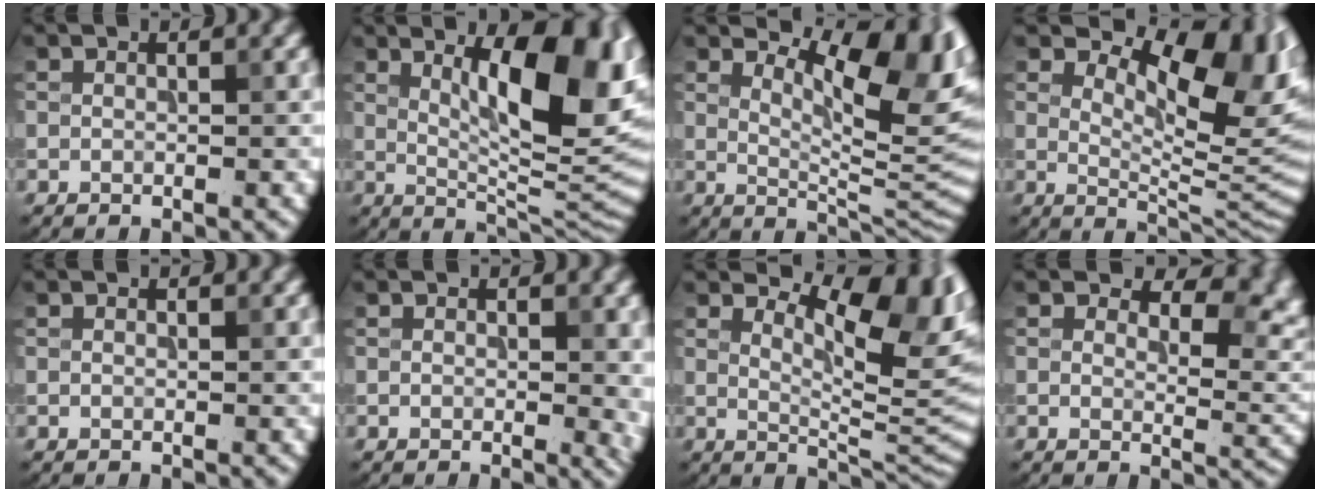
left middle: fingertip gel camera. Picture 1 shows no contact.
{"total": 11.9, "force": [3.7, 3.7, 10.7], "torque": [-0.140, -0.003, 0.065]}
{"total": 11.2, "force": [5.9, 3.7, 8.7], "torque": [-0.110, 0.007, 0.091]}
{"total": 11.5, "force": [4.4, 5.4, 9.1], "torque": [-0.120, -0.004, 0.074]}
{"total": 0.0}
{"total": 2.2, "force": [0.2, 0.8, 2.0], "torque": [-0.018, -0.003, 0.001]}
{"total": 9.6, "force": [5.1, 3.4, 7.4], "torque": [-0.101, -0.002, 0.082]}
{"total": 6.2, "force": [3.0, 3.5, 4.1], "torque": [-0.049, -0.010, 0.043]}